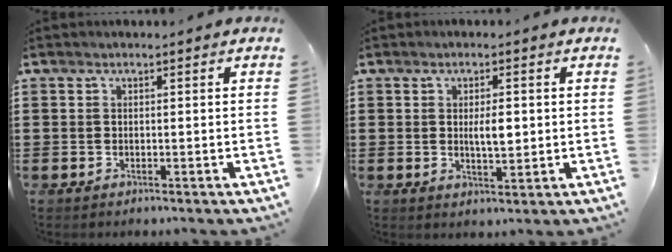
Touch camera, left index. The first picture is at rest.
{"total": 3.5, "force": [0.4, 1.3, 3.2], "torque": [-0.056, 0.001, 0.002]}